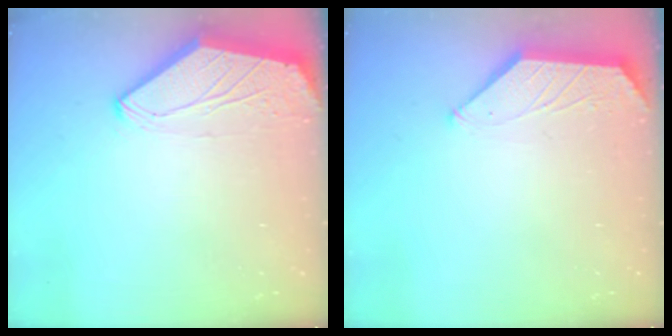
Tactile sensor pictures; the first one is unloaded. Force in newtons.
{"total": 1.4, "press": 1.4, "slide": 0.3}